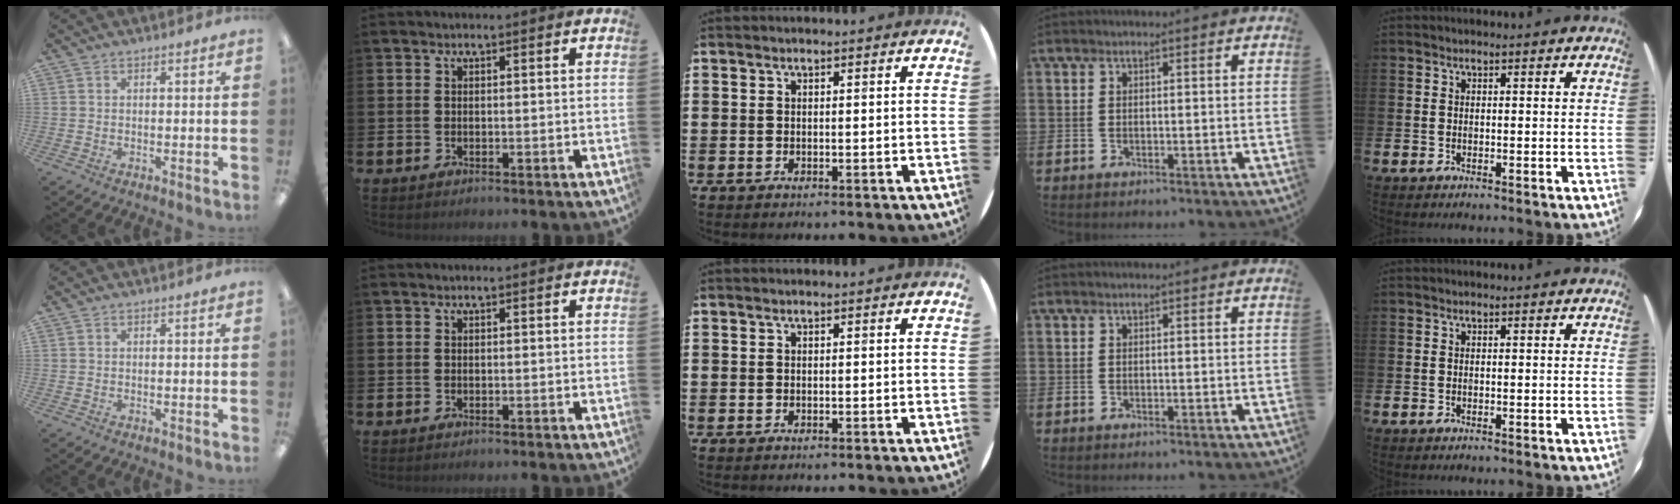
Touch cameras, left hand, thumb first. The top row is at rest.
{}